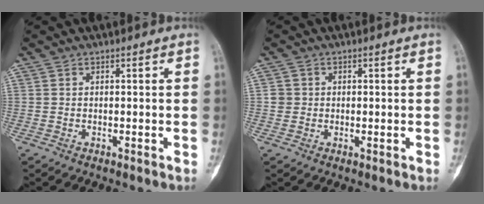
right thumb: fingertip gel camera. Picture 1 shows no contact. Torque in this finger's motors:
{"motor_torque": [0.15, 0.13, 0.19, 0.12, -0.06]}